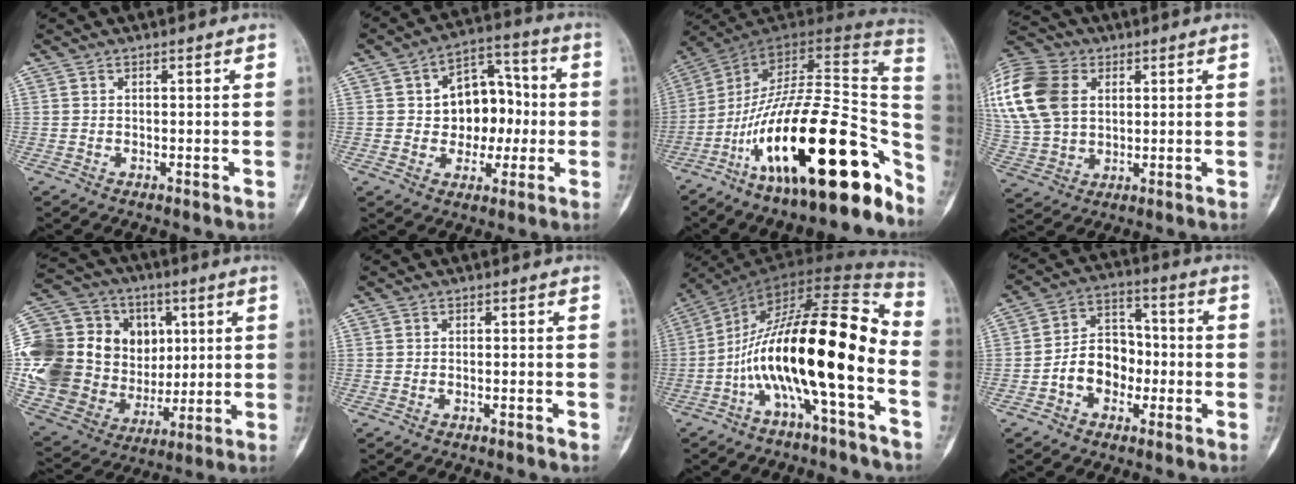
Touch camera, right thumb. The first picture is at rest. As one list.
[{"total": 13.2, "force": [0.2, 9.5, 9.2], "torque": [-0.079, 0.034, 0.003]}, {"total": 29.9, "force": [-15.0, 10.2, 23.8], "torque": [-0.291, 0.088, -0.241]}, {"total": 20.5, "force": [5.5, 14.8, 13.1], "torque": [-0.289, 0.015, 0.106]}, {"total": 30.5, "force": [3.3, 23.5, 19.2], "torque": [-0.384, 0.030, 0.074]}, {"total": 0.7, "force": [-0.5, 0.2, 0.5], "torque": [-0.009, 0.004, -0.007]}, {"total": 20.9, "force": [-6.3, 4.9, 19.3], "torque": [-0.344, 0.092, -0.102]}, {"total": 10.7, "force": [-2.8, 8.1, 6.4], "torque": [-0.072, 0.046, -0.057]}]